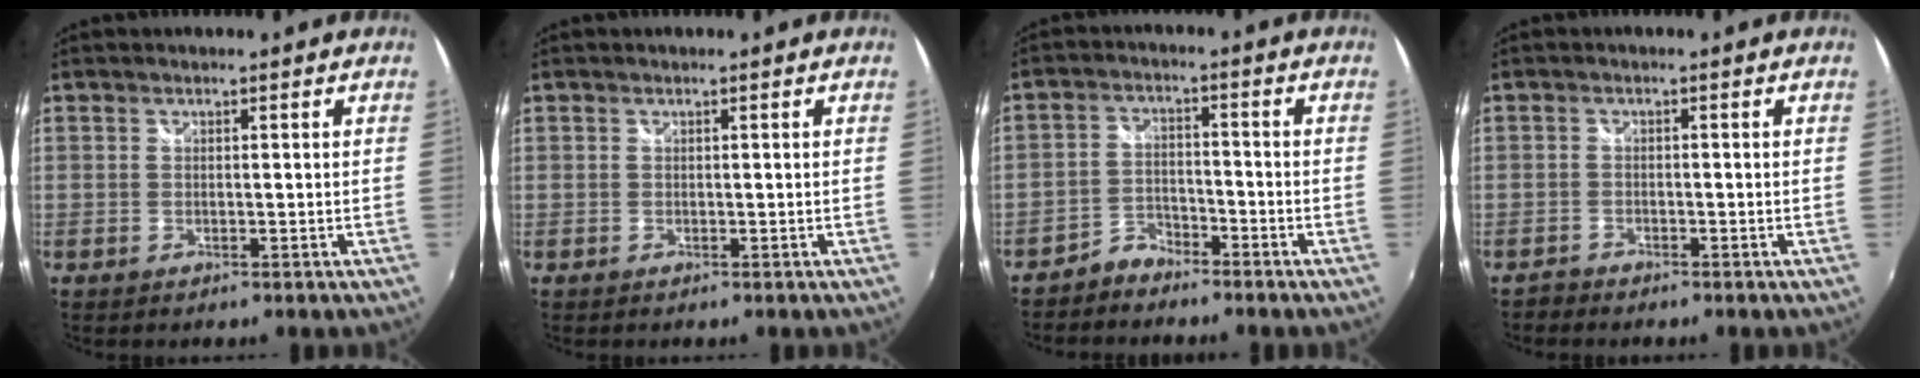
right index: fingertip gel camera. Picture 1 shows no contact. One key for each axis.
{"total": 0.0}
{"total": 4.3, "fx": -3.9, "fy": 1.6, "fz": 0.5, "tx": -0.013, "ty": 0.008, "tz": -0.076}
{"total": 1.7, "fx": -1.7, "fy": 0.5, "fz": -0.1, "tx": -0.003, "ty": -0.001, "tz": -0.034}